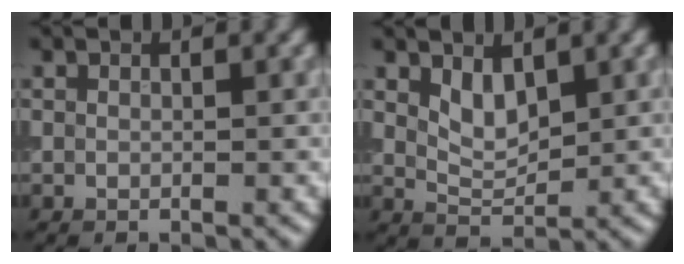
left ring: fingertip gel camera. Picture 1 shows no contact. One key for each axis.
{"total": 2.3, "fx": 1.2, "fy": 1.2, "fz": 1.6, "tx": -0.032, "ty": -0.006, "tz": 0.028}